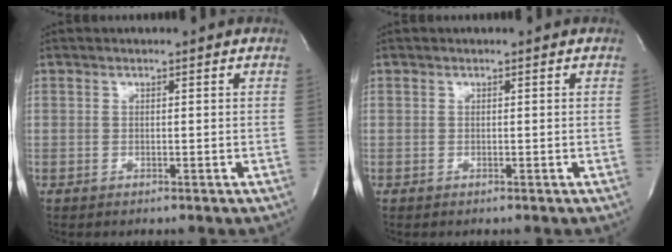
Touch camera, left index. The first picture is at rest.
{"total": 0.0}